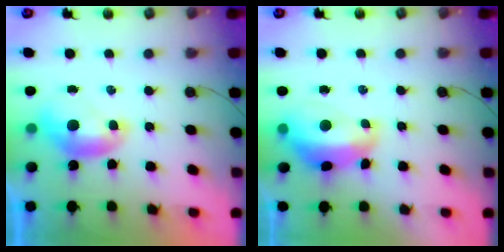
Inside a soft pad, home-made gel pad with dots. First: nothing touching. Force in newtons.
{"total": 6.0, "press": 5.9, "slide": 1.3}